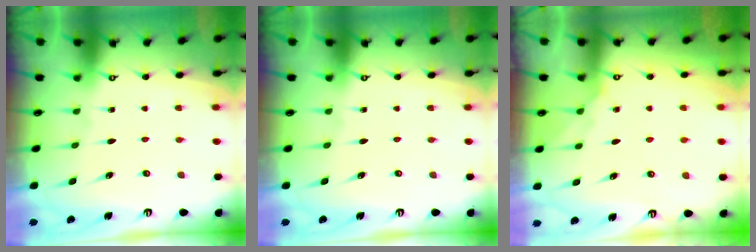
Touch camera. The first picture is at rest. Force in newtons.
{"total": 0.0}
{"total": 3.8, "press": 3.7, "slide": 0.5}